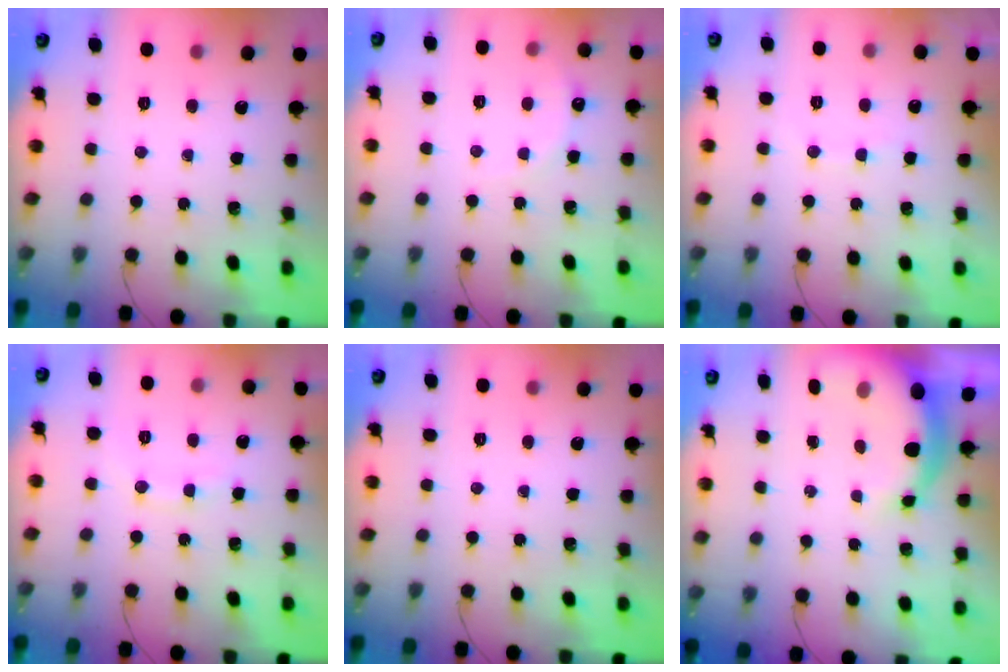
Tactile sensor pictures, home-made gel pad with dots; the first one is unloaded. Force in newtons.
{"total": 4.6, "press": 4.4, "slide": 1.5}
{"total": 5.6, "press": 5.5, "slide": 0.8}
{"total": 7.3, "press": 7.2, "slide": 1.1}
{"total": 0.0}
{"total": 8.4, "press": 8.3, "slide": 1.4}